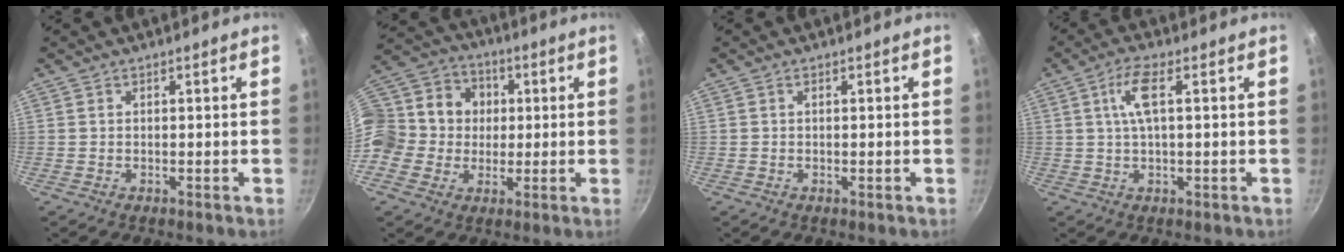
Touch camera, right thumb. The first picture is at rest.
{"total": 18.0, "force": [1.8, 16.0, 8.0], "torque": [-0.153, 0.034, 0.022]}
{"total": 0.6, "force": [-0.1, 0.1, 0.6], "torque": [-0.010, 0.001, -0.002]}
{"total": 5.8, "force": [1.2, 1.5, 5.5], "torque": [-0.115, 0.008, 0.022]}